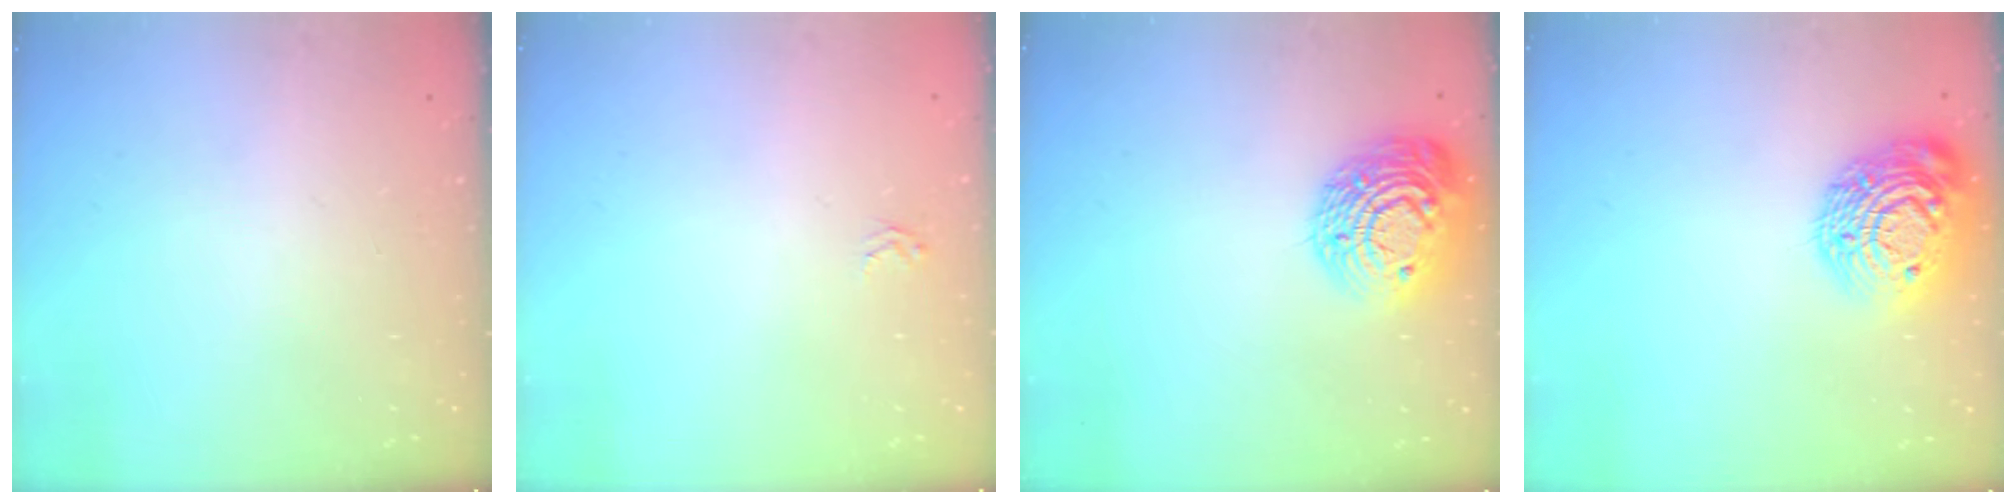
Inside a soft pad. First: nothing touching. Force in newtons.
{"total": 1.9, "press": 1.9, "slide": 0.2}
{"total": 19.0, "press": 18.9, "slide": 1.2}
{"total": 18.0, "press": 18.0, "slide": 0.9}